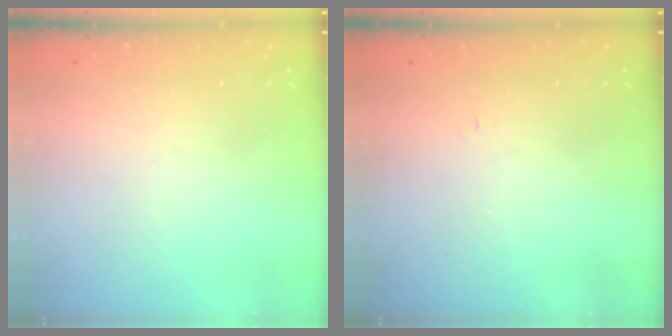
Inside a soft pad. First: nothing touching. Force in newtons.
{"total": 3.1, "press": 3.1, "slide": 0.5}